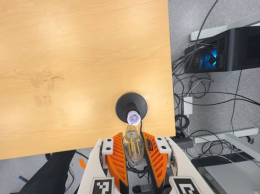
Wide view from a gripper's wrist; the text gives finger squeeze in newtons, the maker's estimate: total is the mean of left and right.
{"total": 9.2, "left": 8.1, "right": 10.3}